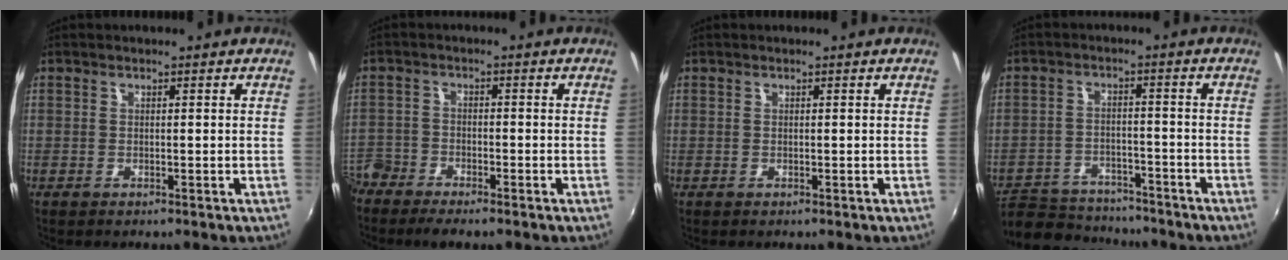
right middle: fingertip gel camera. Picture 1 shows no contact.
{"total": 7.9, "force": [-6.3, 3.9, 2.9], "torque": [-0.091, -0.017, -0.125]}
{"total": 0.0}
{"total": 14.9, "force": [-12.8, 5.8, 4.8], "torque": [-0.124, 0.001, -0.190]}